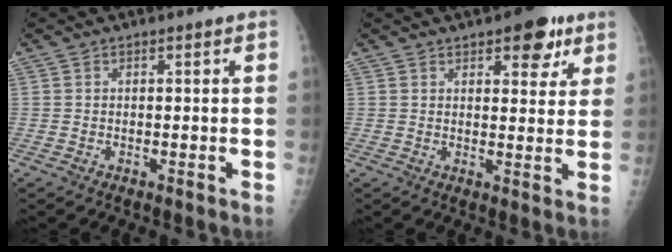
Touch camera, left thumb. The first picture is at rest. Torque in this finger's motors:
{"motor_torque": [1.14, 1.13, 1.06, -0.54, 0.26]}